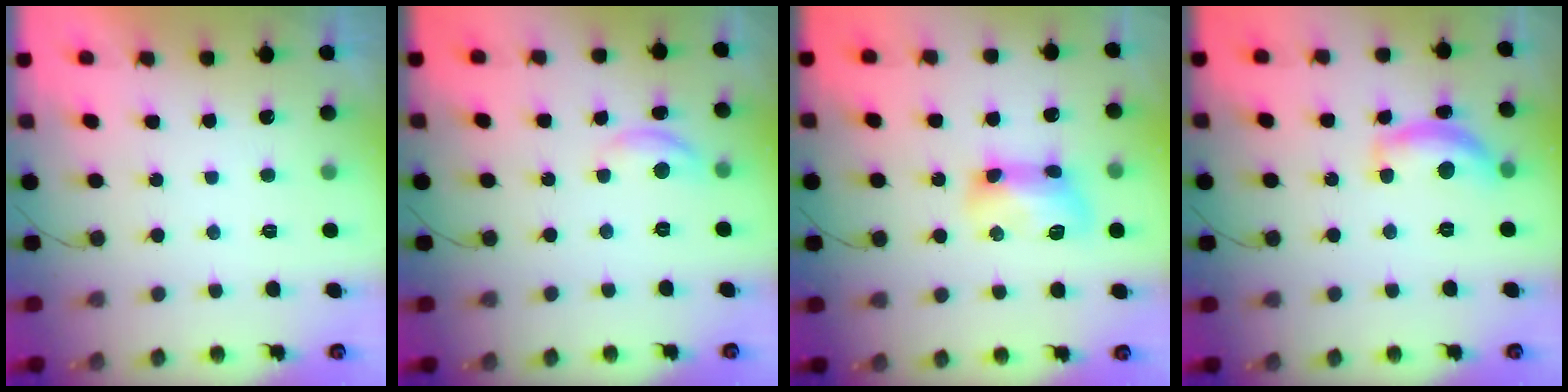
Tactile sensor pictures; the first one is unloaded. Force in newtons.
{"total": 6.6, "press": 6.6, "slide": 0.4}
{"total": 10.5, "press": 10.5, "slide": 1.3}
{"total": 12.7, "press": 12.6, "slide": 0.8}